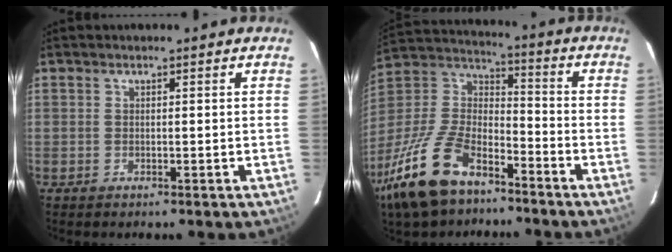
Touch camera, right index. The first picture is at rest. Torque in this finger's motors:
{"motor_torque": [0.73, -1.01, 0.39, 0.03]}